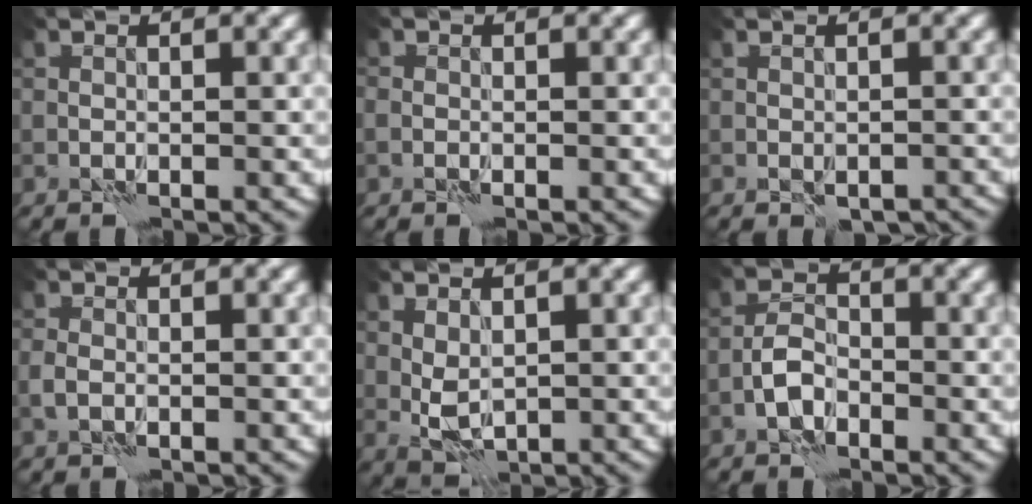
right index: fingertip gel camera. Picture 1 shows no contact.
{"total": 0.9, "force": [-0.4, 0.7, 0.4], "torque": [-0.006, 0.000, -0.010]}
{"total": 1.9, "force": [-1.3, 1.0, 0.9], "torque": [-0.014, -0.005, -0.016]}
{"total": 1.5, "force": [-0.5, 1.0, 1.0], "torque": [-0.024, 0.001, -0.015]}
{"total": 2.6, "force": [0.2, 1.7, 2.0], "torque": [-0.042, -0.003, 0.010]}
{"total": 2.5, "force": [-1.3, 1.4, 1.5], "torque": [-0.028, 0.010, -0.032]}